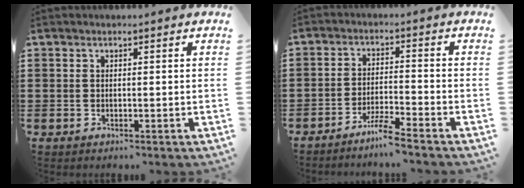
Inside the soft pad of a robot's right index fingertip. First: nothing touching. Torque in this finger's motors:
{"motor_torque": [-0.05, -0.09, 0.23, 0.02]}